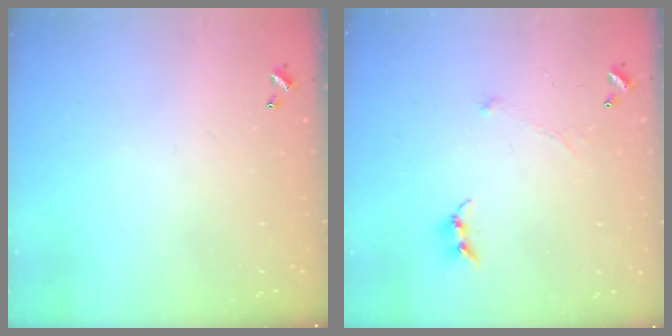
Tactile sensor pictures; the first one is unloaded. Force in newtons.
{"total": 0.6, "press": 0.4, "slide": 0.4}